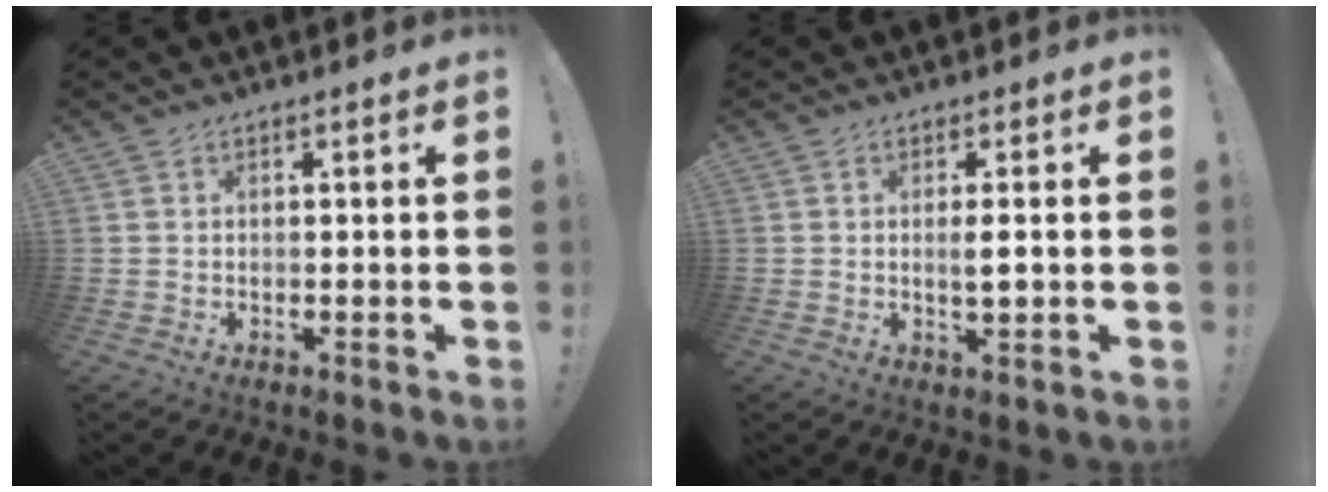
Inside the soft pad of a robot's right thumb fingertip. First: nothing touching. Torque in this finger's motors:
{"motor_torque": [-0.19, 0.25, 0.25, 0.03, 0.04]}